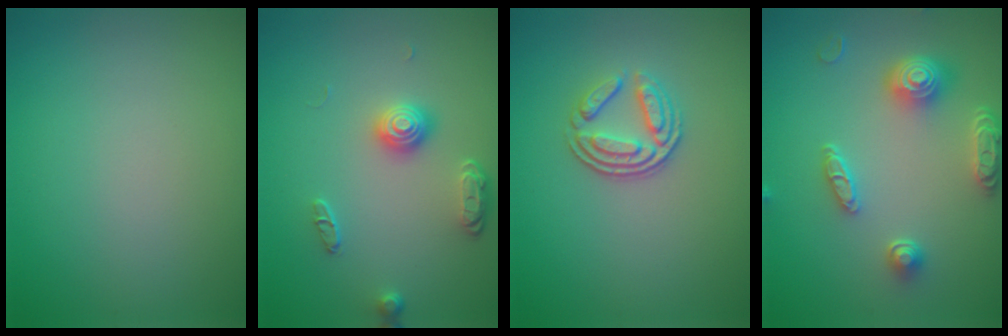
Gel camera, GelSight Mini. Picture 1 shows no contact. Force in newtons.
{"total": 2.3, "press": 1.8, "slide": 1.4}
{"total": 3.2, "press": 2.5, "slide": 1.9}
{"total": 4.8, "press": 4.0, "slide": 2.8}